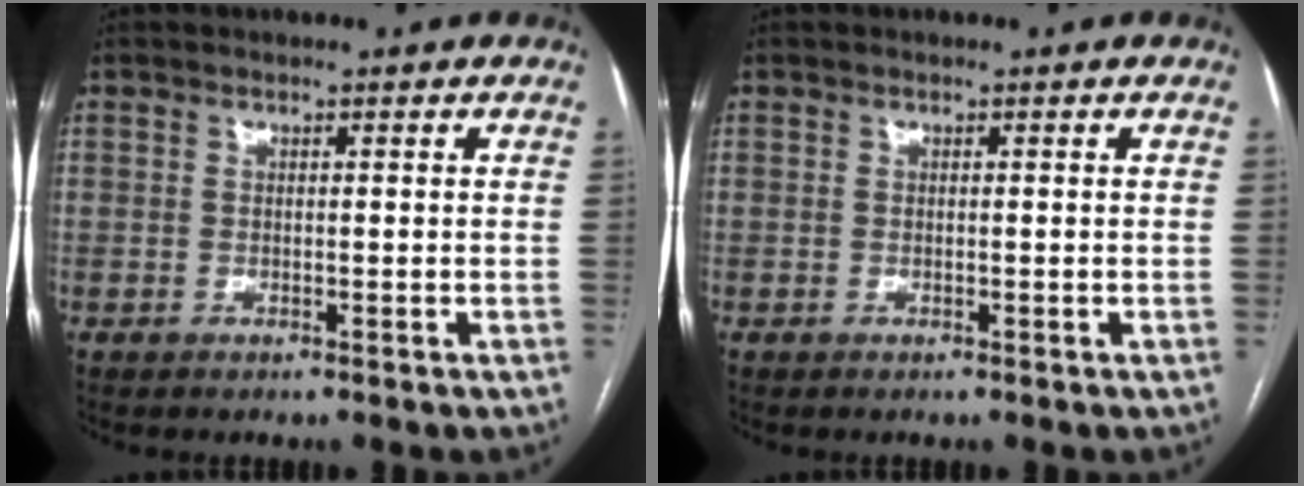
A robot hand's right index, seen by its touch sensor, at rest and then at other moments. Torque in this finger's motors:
{"motor_torque": [0.00, 0.00, 0.01, 0.01]}